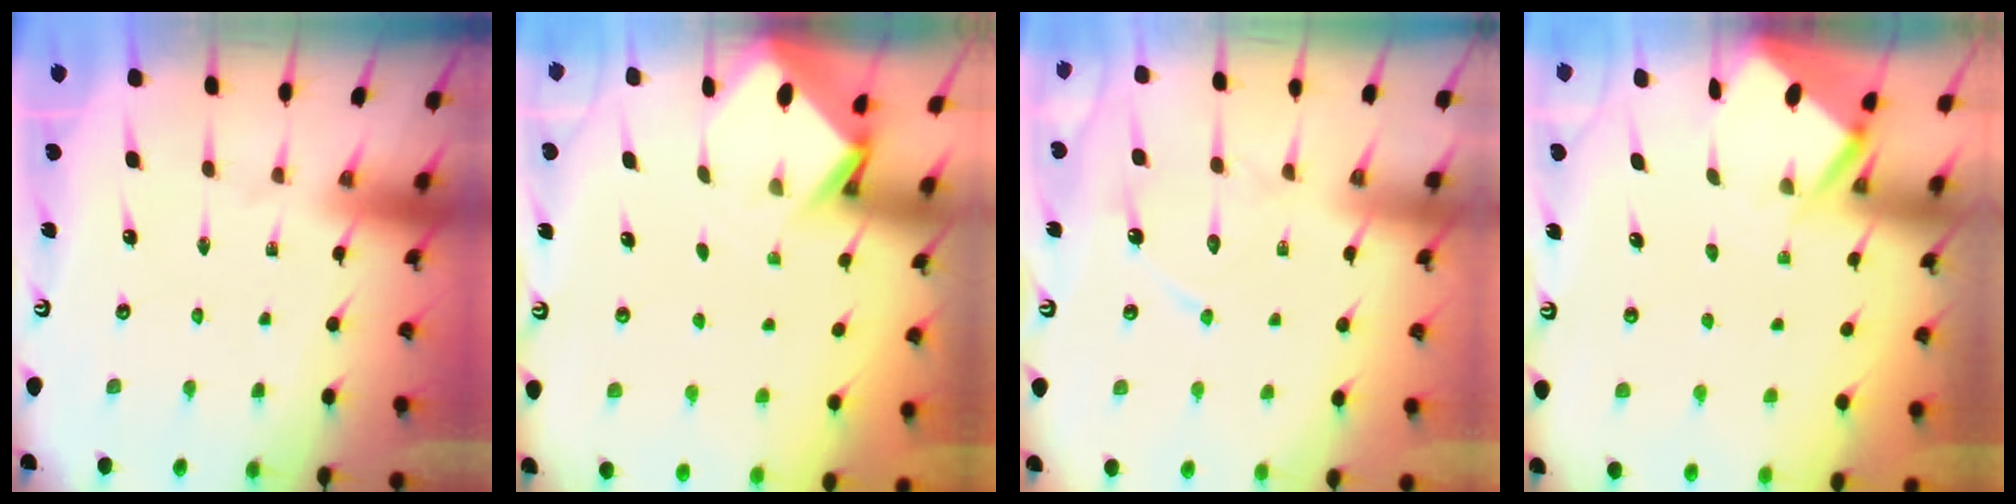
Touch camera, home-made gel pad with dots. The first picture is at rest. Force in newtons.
{"total": 2.9, "press": 2.9, "slide": 0.2}
{"total": 9.6, "press": 9.5, "slide": 0.7}
{"total": 3.6, "press": 3.6, "slide": 0.3}